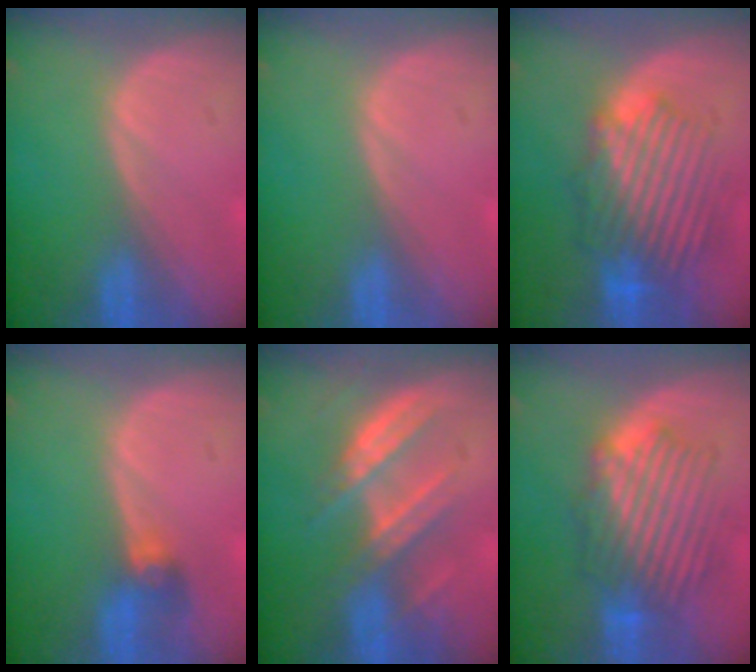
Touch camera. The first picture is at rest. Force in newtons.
{"total": 0.0}
{"total": 9.6, "press": 9.0, "slide": 3.3}
{"total": 2.6, "press": 2.6, "slide": 0.6}
{"total": 7.2, "press": 7.0, "slide": 1.7}
{"total": 8.5, "press": 8.3, "slide": 1.9}